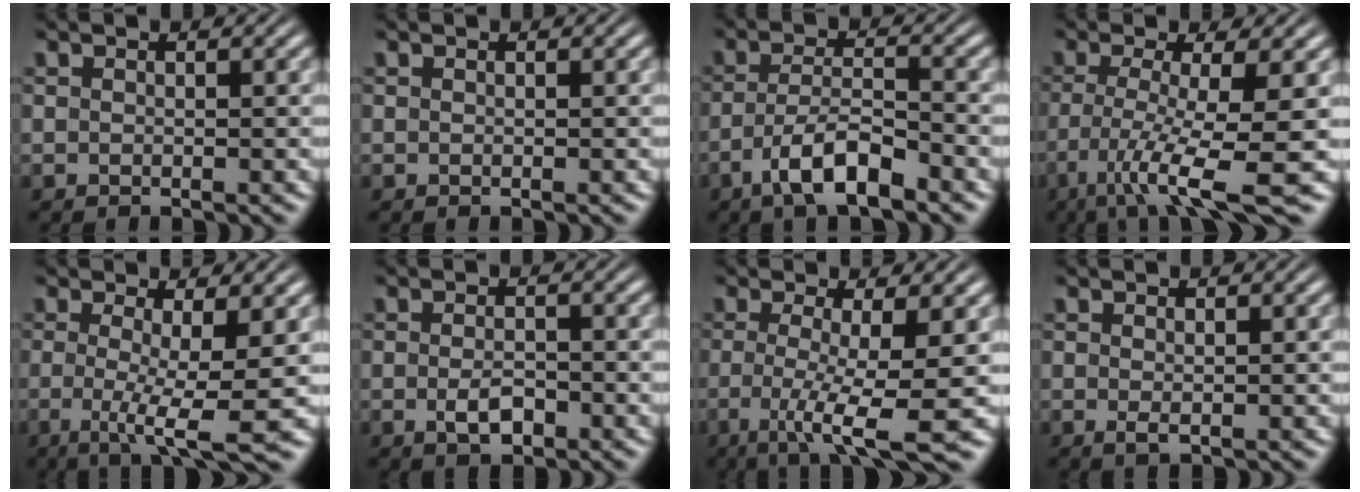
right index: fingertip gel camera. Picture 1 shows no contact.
{"total": 0.0}
{"total": 4.7, "force": [-2.8, 1.6, 3.5], "torque": [-0.060, -0.016, -0.040]}
{"total": 8.1, "force": [-4.2, 1.6, 6.7], "torque": [-0.117, -0.038, -0.048]}
{"total": 5.8, "force": [-3.0, 0.6, 5.0], "torque": [-0.095, -0.042, -0.032]}
{"total": 2.4, "force": [-1.3, 1.1, 1.7], "torque": [-0.030, -0.011, -0.015]}
{"total": 7.3, "force": [-4.7, 0.8, 5.5], "torque": [-0.107, -0.046, -0.051]}
{"total": 0.7, "force": [-0.1, 0.1, 0.7], "torque": [-0.014, -0.009, 0.005]}